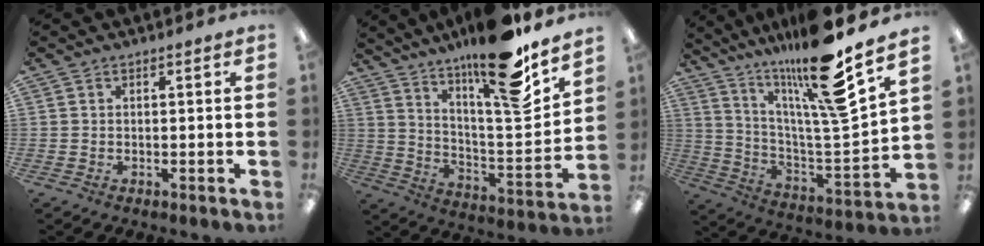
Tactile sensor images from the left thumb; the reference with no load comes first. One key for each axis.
{"total": 19.1, "fx": 14.8, "fy": 2.8, "fz": 11.8, "tx": -0.192, "ty": -0.112, "tz": 0.238}
{"total": 20.0, "fx": 15.5, "fy": 1.0, "fz": 12.6, "tx": -0.219, "ty": -0.111, "tz": 0.240}